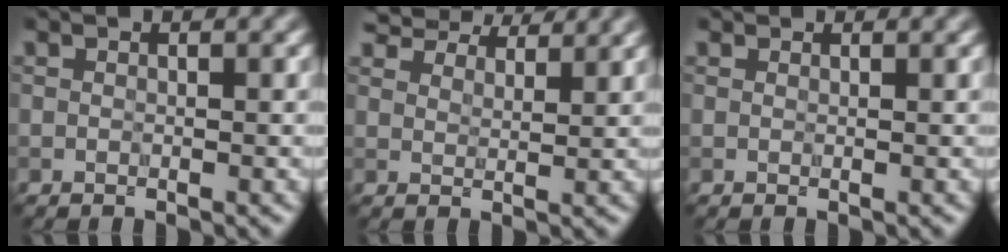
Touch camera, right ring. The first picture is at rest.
{"total": 7.6, "force": [6.9, 2.1, 2.5], "torque": [-0.063, 0.001, 0.114]}
{"total": 0.7, "force": [0.6, 0.2, 0.1], "torque": [-0.004, -0.004, 0.004]}